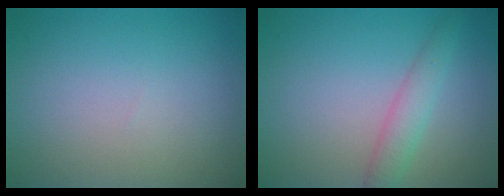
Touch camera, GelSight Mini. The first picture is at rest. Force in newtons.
{"total": 2.5, "press": 2.5, "slide": 0.1}